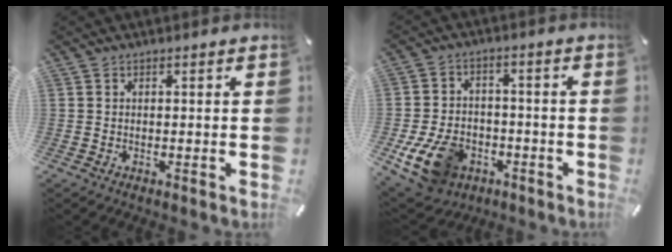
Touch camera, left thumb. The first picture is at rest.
{"total": 13.3, "force": [-5.2, 9.8, 7.3], "torque": [-0.142, 0.027, -0.088]}